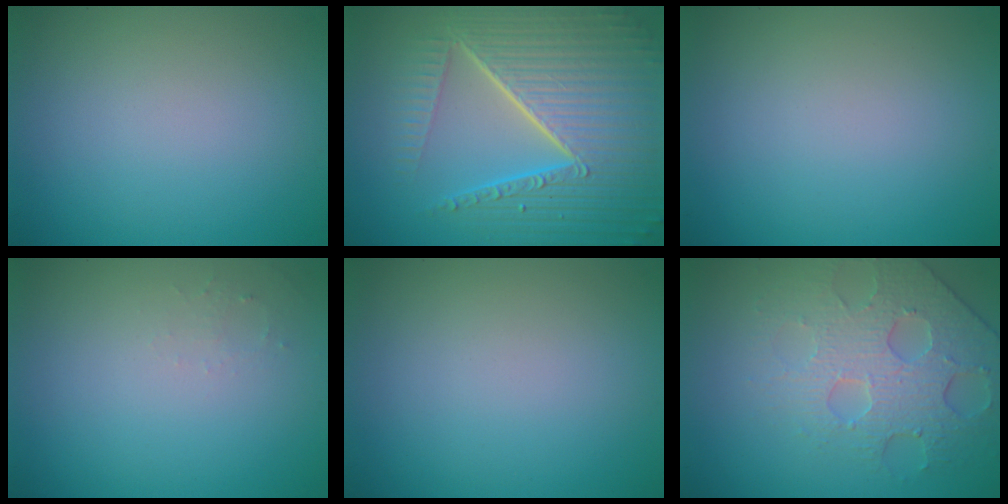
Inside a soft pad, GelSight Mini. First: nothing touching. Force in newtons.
{"total": 10.6, "press": 6.6, "slide": 8.3}
{"total": 0.0}
{"total": 0.8, "press": 0.8, "slide": 0.3}
{"total": 0.0}
{"total": 4.4, "press": 4.2, "slide": 1.4}